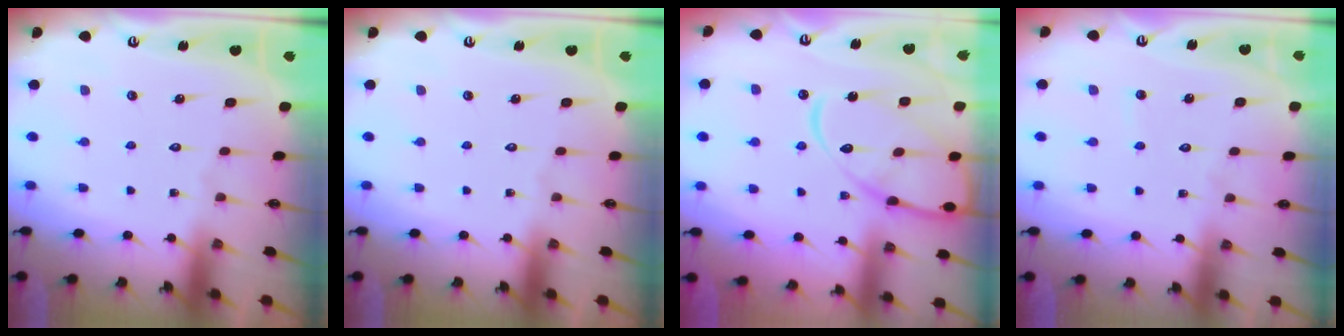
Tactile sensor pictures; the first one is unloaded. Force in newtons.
{"total": 0.0}
{"total": 16.1, "press": 16.1, "slide": 1.5}
{"total": 3.0, "press": 3.0, "slide": 0.4}